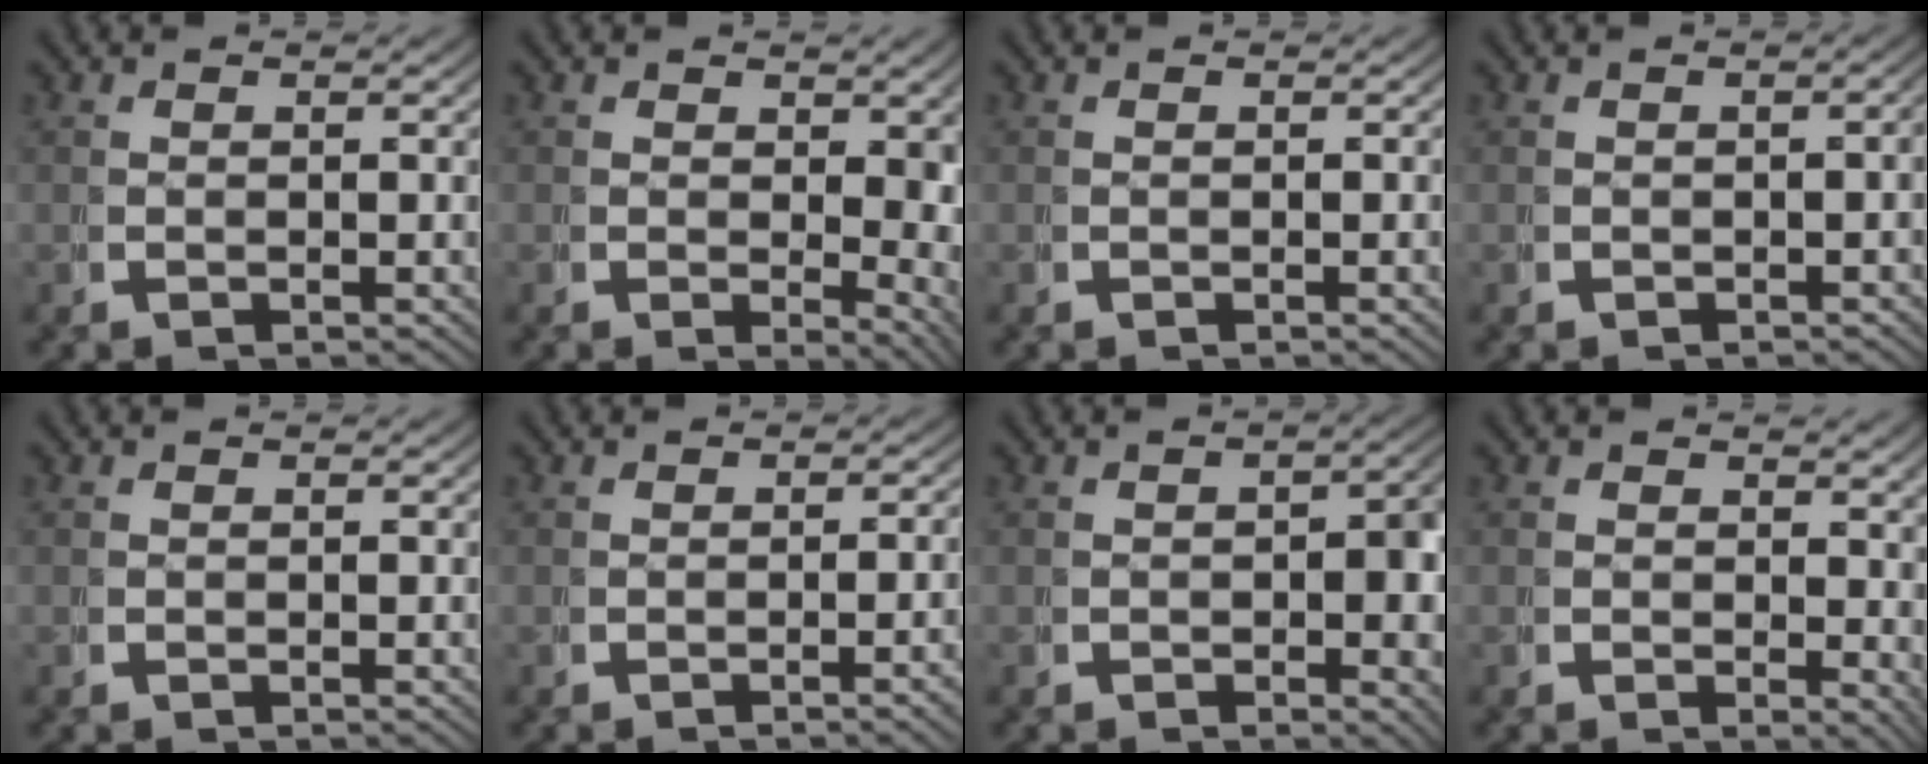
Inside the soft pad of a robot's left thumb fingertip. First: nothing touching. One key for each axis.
{"total": 4.3, "fx": 1.1, "fy": 2.5, "fz": 3.3, "tx": -0.051, "ty": -0.031, "tz": 0.029}
{"total": 0.0}
{"total": 1.4, "fx": -0.7, "fy": 0.5, "fz": 1.0, "tx": -0.012, "ty": -0.001, "tz": -0.012}
{"total": 0.0}
{"total": 2.1, "fx": -0.8, "fy": 0.1, "fz": 1.9, "tx": -0.026, "ty": 0.009, "tz": -0.015}
{"total": 3.6, "fx": -0.4, "fy": 2.0, "fz": 3.0, "tx": -0.036, "ty": -0.009, "tz": -0.004}
{"total": 2.4, "fx": 1.2, "fy": 1.5, "fz": 1.5, "tx": -0.009, "ty": -0.007, "tz": 0.019}